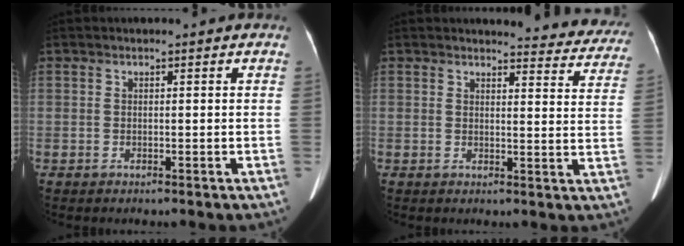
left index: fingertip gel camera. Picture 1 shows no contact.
{"total": 10.5, "force": [10.3, 1.7, 1.2], "torque": [0.018, -0.052, 0.085]}